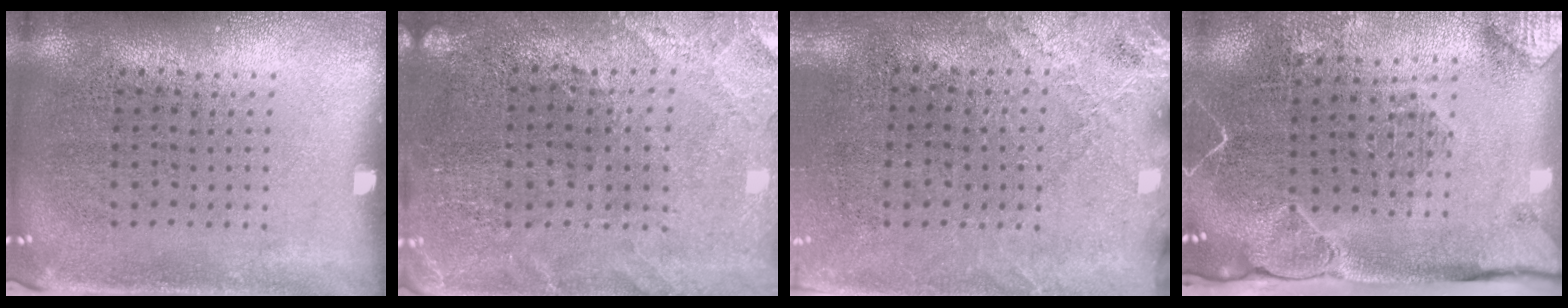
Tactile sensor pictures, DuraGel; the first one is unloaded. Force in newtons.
{"total": 0.7, "press": 0.7, "slide": 0.2}
{"total": 2.5, "press": 2.2, "slide": 1.2}
{"total": 2.1, "press": 2.0, "slide": 0.6}